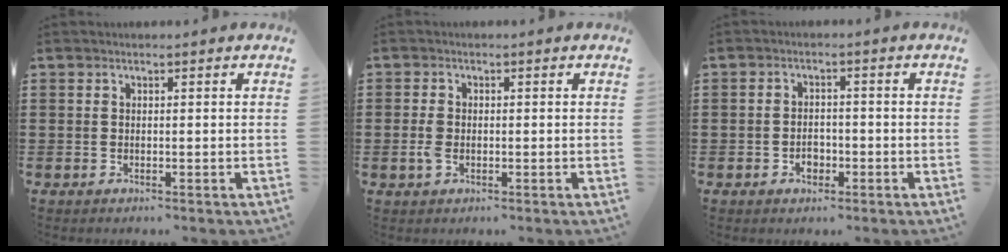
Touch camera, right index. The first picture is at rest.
{"total": 2.3, "force": [-0.6, 1.5, 1.6], "torque": [-0.046, -0.003, -0.016]}
{"total": 2.5, "force": [-1.1, 1.7, 1.4], "torque": [-0.028, 0.001, -0.022]}